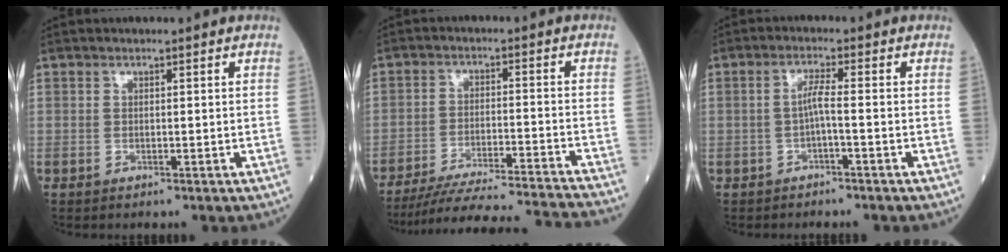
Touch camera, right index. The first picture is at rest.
{"total": 21.6, "force": [-20.2, -1.1, 7.3], "torque": [-0.094, -0.039, -0.285]}
{"total": 2.5, "force": [-0.7, -0.2, 2.4], "torque": [-0.049, 0.006, -0.012]}